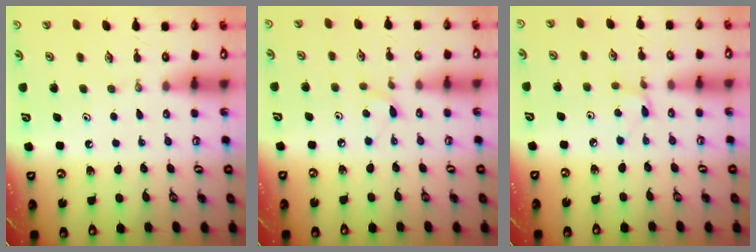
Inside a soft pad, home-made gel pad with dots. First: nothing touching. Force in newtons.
{"total": 3.8, "press": 3.8, "slide": 0.6}
{"total": 2.2, "press": 2.2, "slide": 0.3}